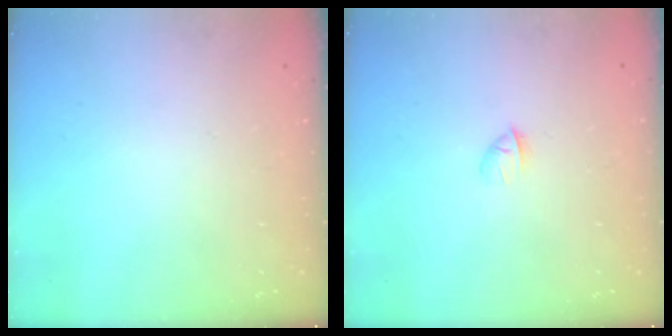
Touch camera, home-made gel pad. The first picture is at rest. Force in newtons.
{"total": 2.4, "press": 2.2, "slide": 0.8}